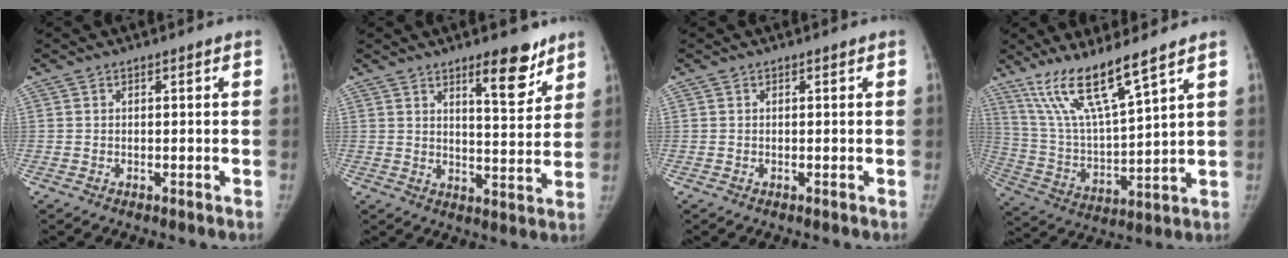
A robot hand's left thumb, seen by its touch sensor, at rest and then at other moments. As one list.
[{"total": 9.1, "force": [6.2, 2.7, 6.1], "torque": [-0.065, -0.045, 0.092]}, {"total": 0.0}, {"total": 14.5, "force": [10.2, 1.6, 10.1], "torque": [-0.188, -0.055, 0.213]}]